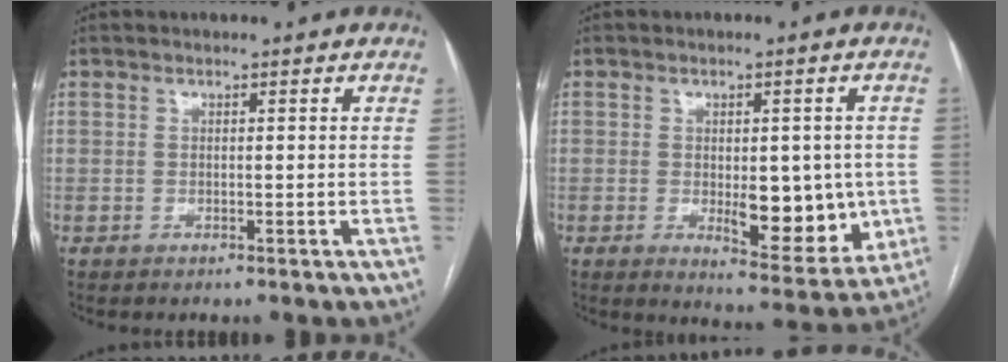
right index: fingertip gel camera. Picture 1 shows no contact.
{"total": 10.0, "force": [-1.2, 4.8, 8.8], "torque": [-0.100, -0.003, -0.001]}